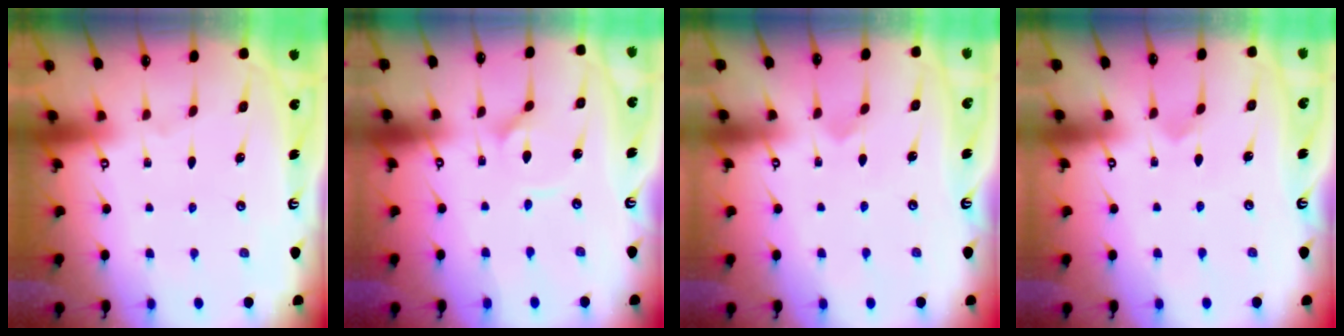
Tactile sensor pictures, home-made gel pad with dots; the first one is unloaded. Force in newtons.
{"total": 3.1, "press": 3.1, "slide": 0.2}
{"total": 2.2, "press": 2.2, "slide": 0.2}
{"total": 2.2, "press": 2.2, "slide": 0.2}